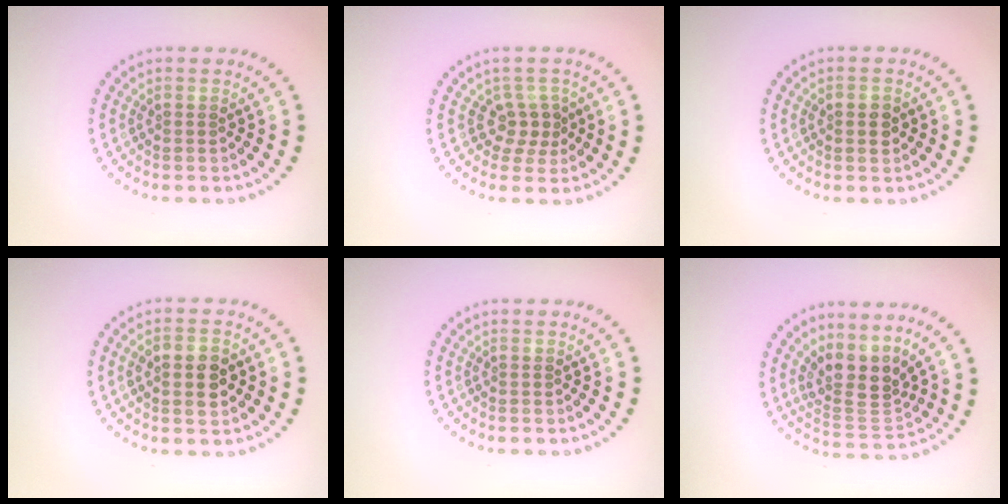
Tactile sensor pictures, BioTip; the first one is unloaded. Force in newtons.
{"total": 2.1, "press": 1.6, "slide": 1.4}
{"total": 1.6, "press": 1.6, "slide": 0.2}
{"total": 3.0, "press": 3.0, "slide": 0.2}
{"total": 0.0}
{"total": 3.8, "press": 2.8, "slide": 2.6}